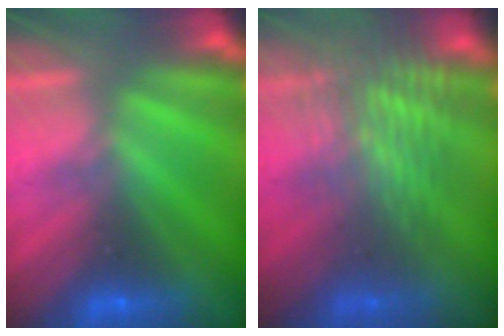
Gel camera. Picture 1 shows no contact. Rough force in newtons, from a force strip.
{"total": 3.2}